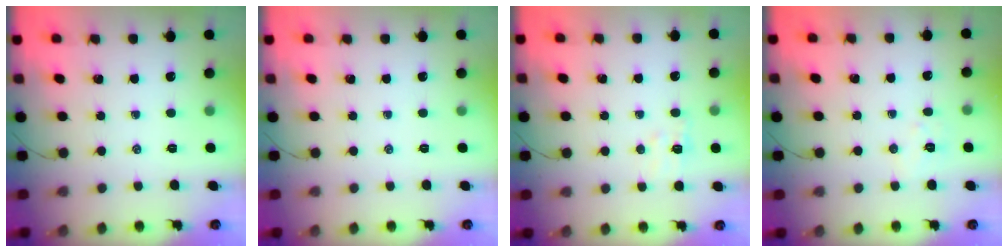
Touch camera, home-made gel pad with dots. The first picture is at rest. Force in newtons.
{"total": 0.0}
{"total": 5.2, "press": 5.0, "slide": 1.2}
{"total": 4.8, "press": 4.8, "slide": 0.9}